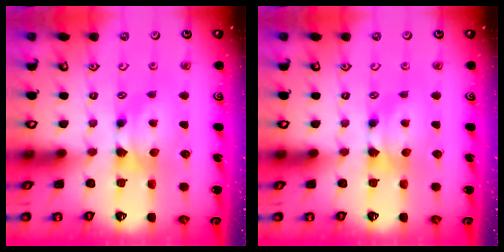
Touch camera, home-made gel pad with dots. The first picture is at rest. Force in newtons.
{"total": 0.0}